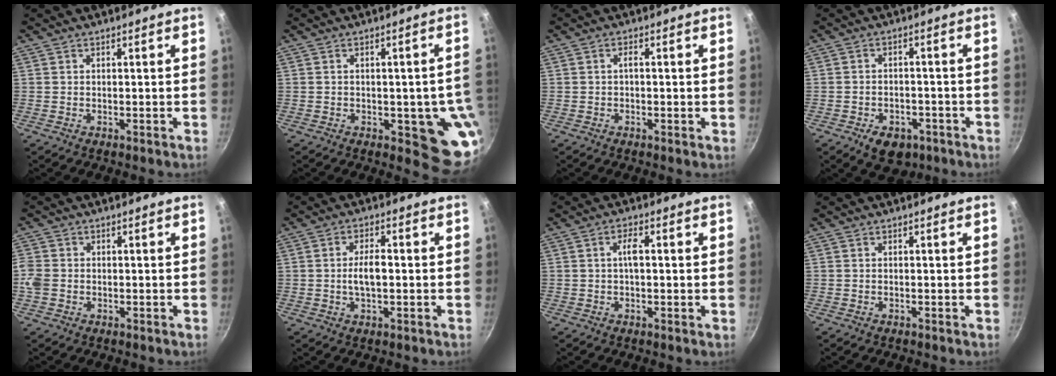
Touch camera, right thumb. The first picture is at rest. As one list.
[{"total": 10.2, "force": [-1.8, 4.3, 9.1], "torque": [-0.061, -0.007, -0.021]}, {"total": 1.4, "force": [-0.1, 0.5, 1.3], "torque": [-0.027, 0.005, -0.006]}, {"total": 7.2, "force": [-3.8, 4.7, 3.8], "torque": [-0.033, 0.024, -0.043]}, {"total": 3.9, "force": [-0.9, 3.2, 2.0], "torque": [-0.043, 0.007, -0.023]}, {"total": 5.0, "force": [-0.4, 2.2, 4.4], "torque": [-0.073, 0.014, -0.008]}, {"total": 3.1, "force": [0.2, 1.1, 2.8], "torque": [-0.055, 0.007, -0.002]}, {"total": 0.0}]